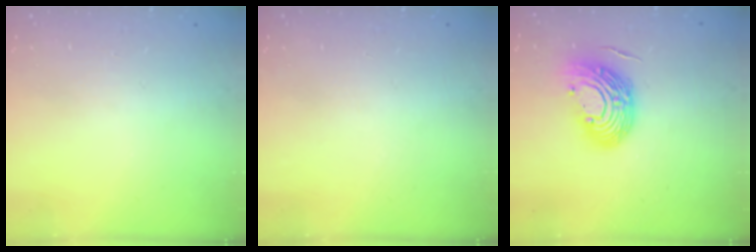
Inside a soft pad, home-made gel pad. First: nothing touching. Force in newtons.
{"total": 0.0}
{"total": 12.9, "press": 12.7, "slide": 2.1}